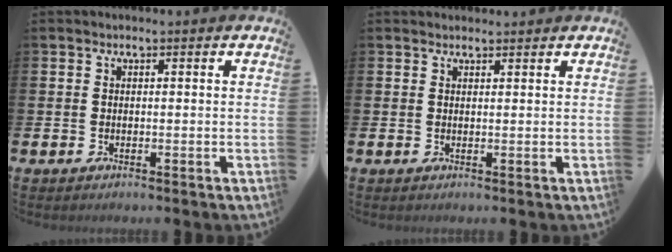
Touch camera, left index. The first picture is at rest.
{"total": 1.1, "force": [1.1, 0.3, 0.0], "torque": [0.013, -0.002, 0.017]}